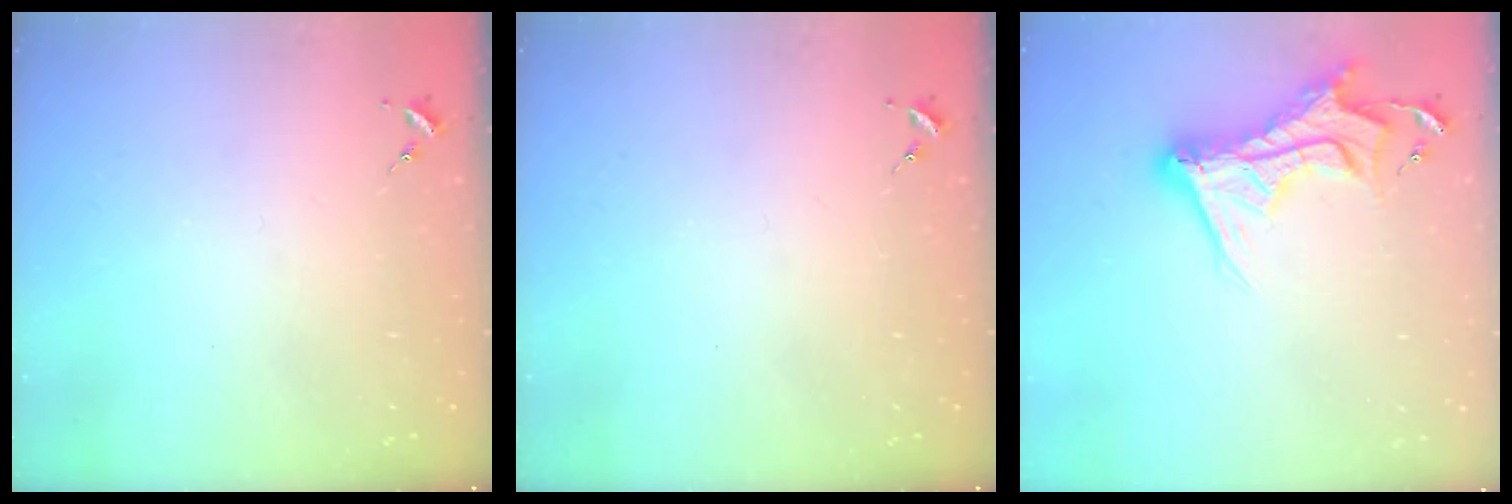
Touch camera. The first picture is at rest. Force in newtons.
{"total": 0.0}
{"total": 16.2, "press": 16.1, "slide": 1.7}